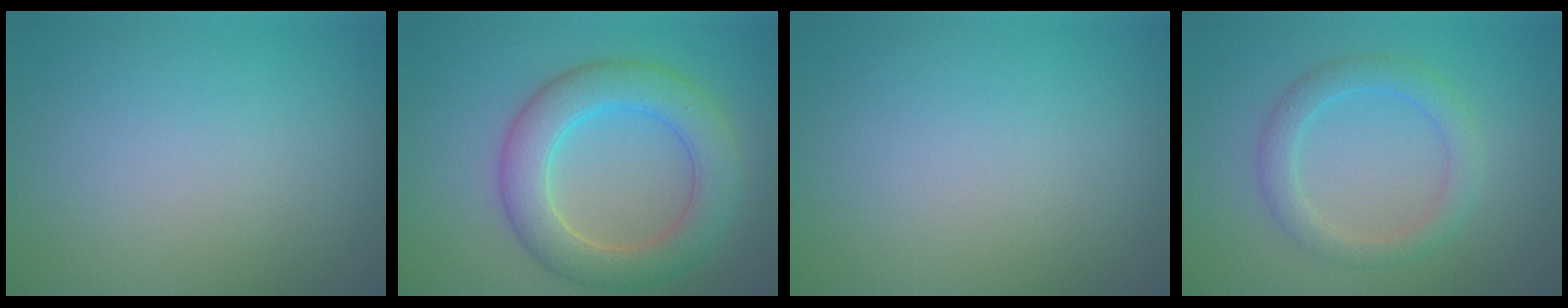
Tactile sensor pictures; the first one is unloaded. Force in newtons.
{"total": 6.2, "press": 6.2, "slide": 0.5}
{"total": 0.0}
{"total": 2.9, "press": 2.9, "slide": 0.2}